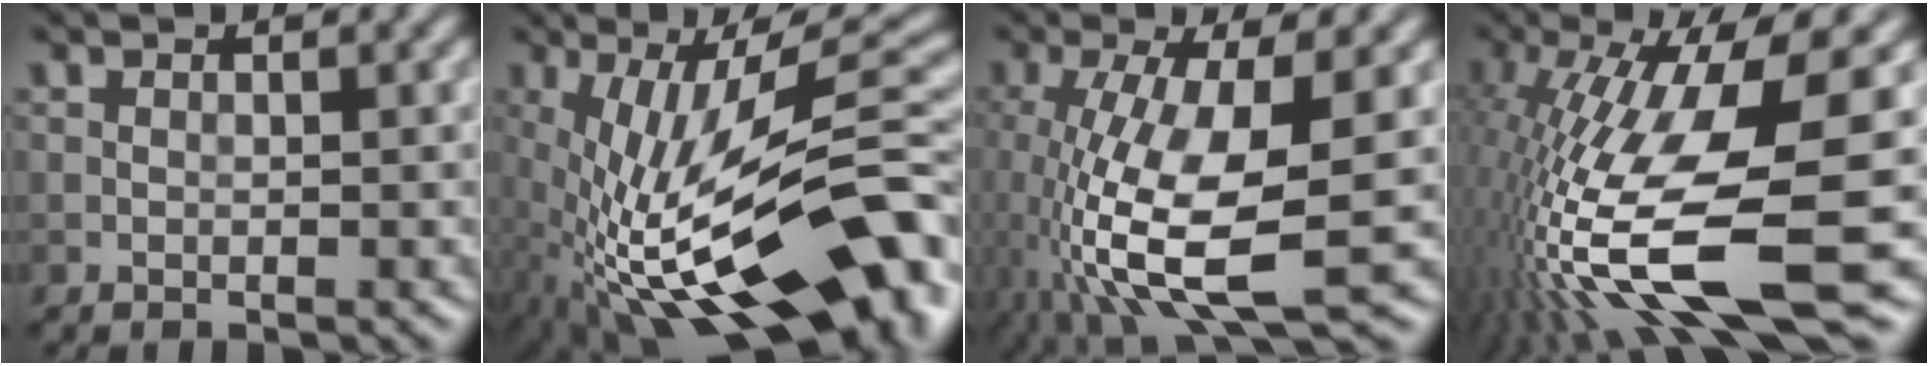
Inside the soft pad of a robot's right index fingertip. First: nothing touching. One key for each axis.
{"total": 17.4, "fx": -4.0, "fy": 6.0, "fz": 15.8, "tx": -0.265, "ty": 0.021, "tz": -0.071}
{"total": 10.7, "fx": -2.9, "fy": 3.3, "fz": 9.8, "tx": -0.205, "ty": -0.019, "tz": -0.048}
{"total": 15.4, "fx": -3.8, "fy": 3.9, "fz": 14.4, "tx": -0.292, "ty": -0.003, "tz": -0.052}